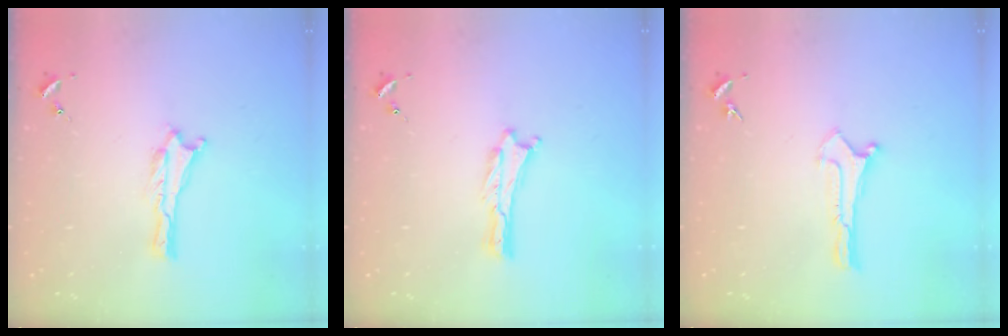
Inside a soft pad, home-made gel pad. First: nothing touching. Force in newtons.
{"total": 0.0}
{"total": 0.0}